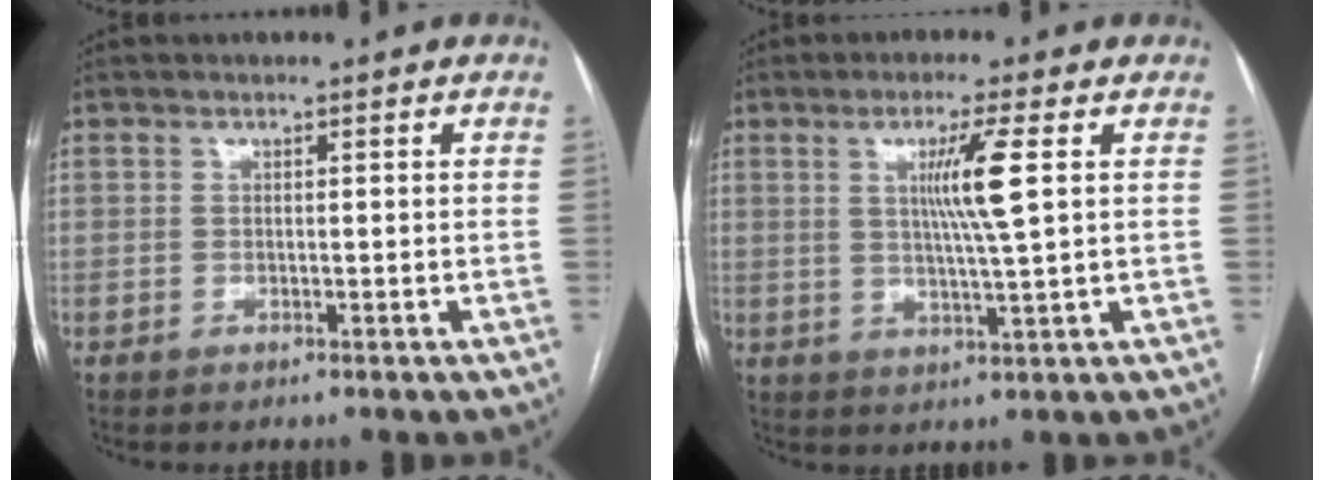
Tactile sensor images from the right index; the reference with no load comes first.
{"total": 6.8, "force": [1.7, -0.9, 6.5], "torque": [-0.120, -0.005, 0.033]}